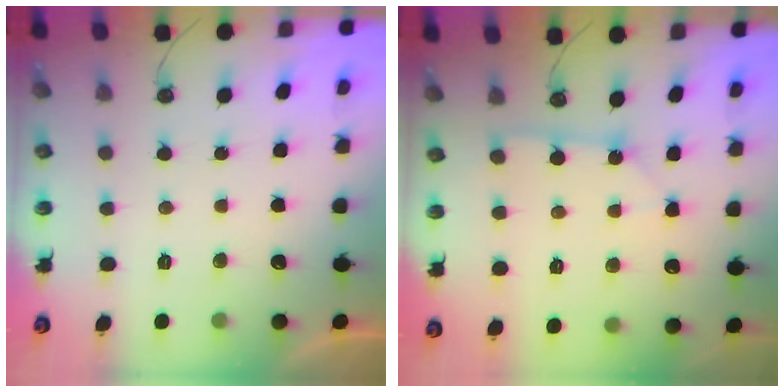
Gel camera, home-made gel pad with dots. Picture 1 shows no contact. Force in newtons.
{"total": 2.0, "press": 2.0, "slide": 0.3}